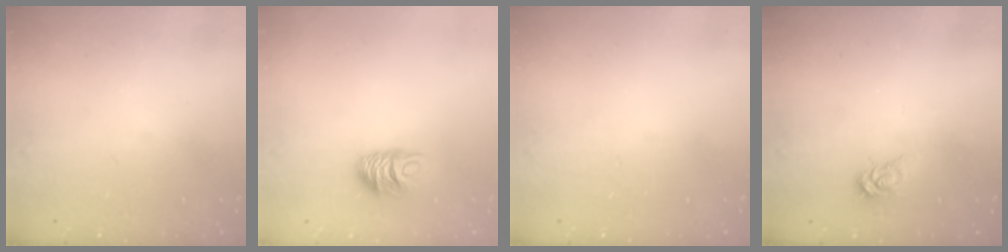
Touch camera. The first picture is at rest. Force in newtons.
{"total": 7.5, "press": 7.4, "slide": 0.8}
{"total": 0.0}
{"total": 3.1, "press": 3.1, "slide": 0.0}